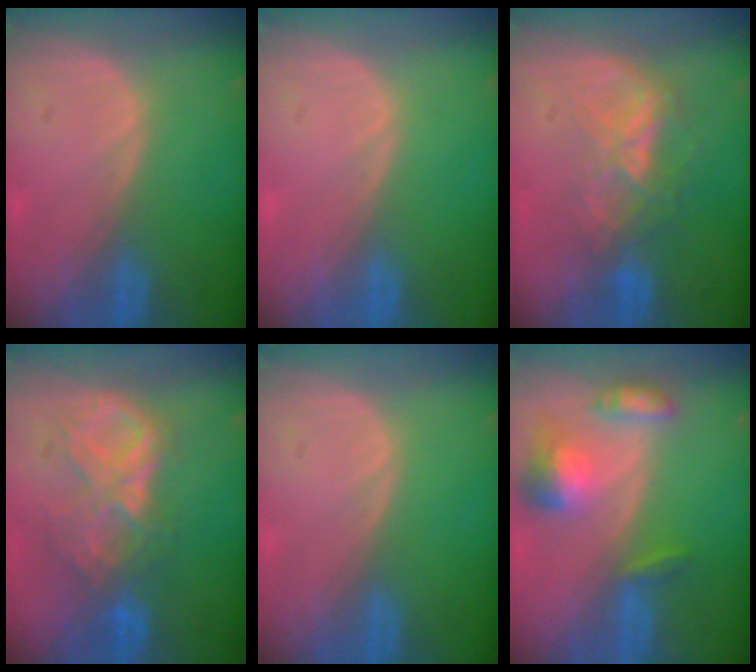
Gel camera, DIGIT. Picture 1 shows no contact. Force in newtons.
{"total": 0.0}
{"total": 6.4, "press": 5.9, "slide": 2.5}
{"total": 8.6, "press": 7.6, "slide": 3.9}
{"total": 0.0}
{"total": 7.0, "press": 6.6, "slide": 2.5}